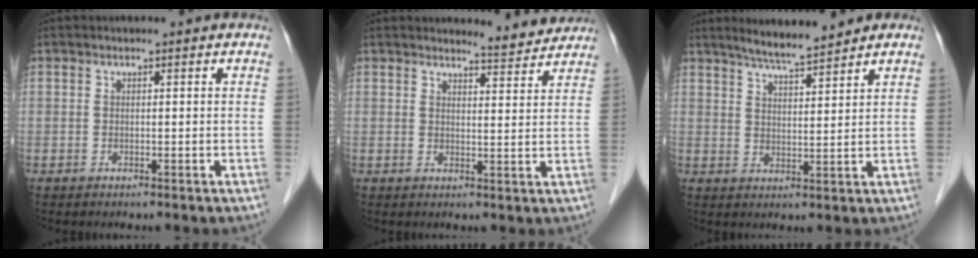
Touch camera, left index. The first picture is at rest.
{"total": 4.2, "force": [4.2, 0.2, -0.1], "torque": [-0.009, -0.010, 0.048]}
{"total": 6.2, "force": [5.6, 0.3, 2.8], "torque": [-0.050, 0.007, 0.099]}